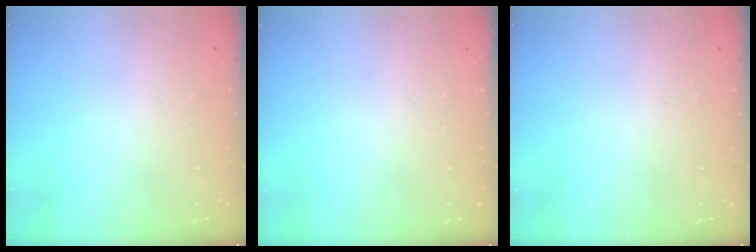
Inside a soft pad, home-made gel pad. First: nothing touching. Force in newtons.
{"total": 0.0}
{"total": 0.0}